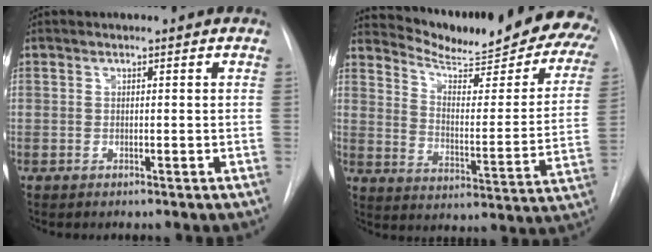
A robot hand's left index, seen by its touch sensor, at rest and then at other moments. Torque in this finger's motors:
{"motor_torque": [0.81, -1.33, 0.01, 0.03]}